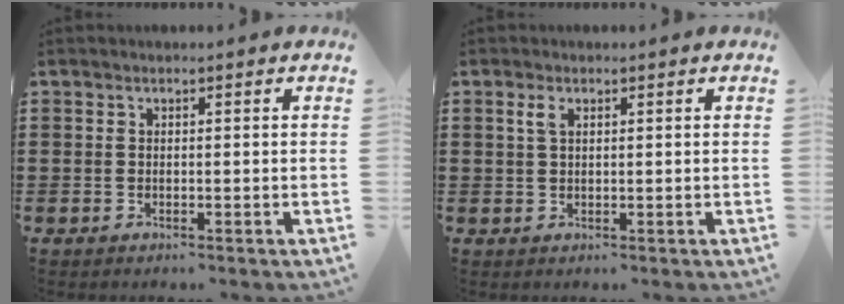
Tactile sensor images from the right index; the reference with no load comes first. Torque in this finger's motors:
{"motor_torque": [0.26, -0.21, 0.03, 0.05]}